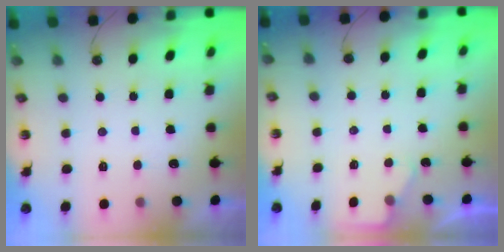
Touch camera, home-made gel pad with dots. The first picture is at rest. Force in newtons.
{"total": 1.9, "press": 1.9, "slide": 0.3}